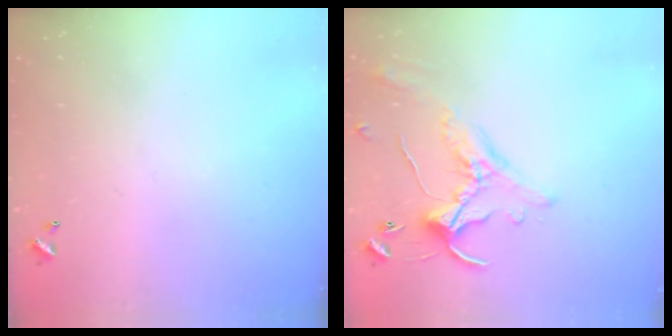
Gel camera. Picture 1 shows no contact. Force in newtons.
{"total": 0.9, "press": 0.1, "slide": 0.9}